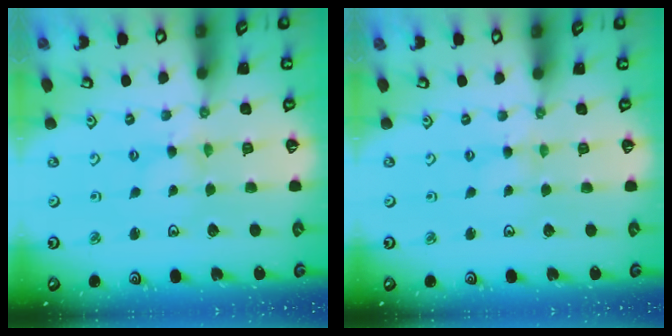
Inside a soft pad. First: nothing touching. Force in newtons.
{"total": 1.8, "press": 1.8, "slide": 0.3}